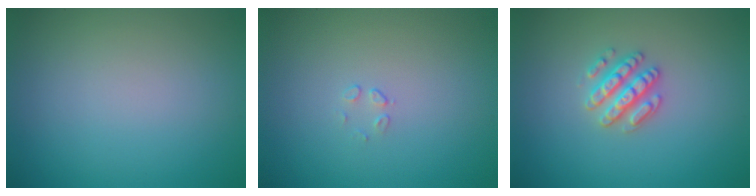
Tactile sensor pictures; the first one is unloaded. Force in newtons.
{"total": 0.5, "press": 0.2, "slide": 0.5}
{"total": 2.8, "press": 2.7, "slide": 0.6}